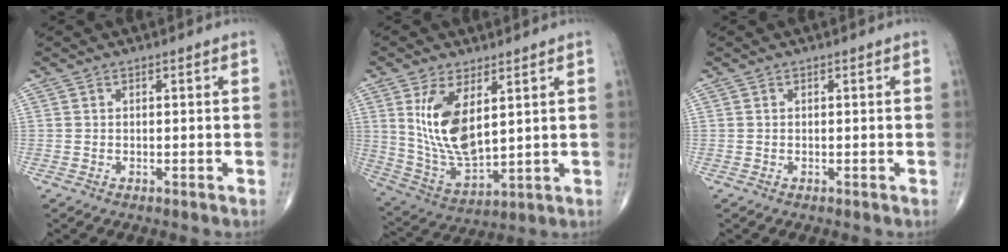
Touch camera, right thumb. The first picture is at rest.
{"total": 13.0, "force": [4.0, 6.1, 10.8], "torque": [-0.200, -0.026, 0.095]}
{"total": 0.0}